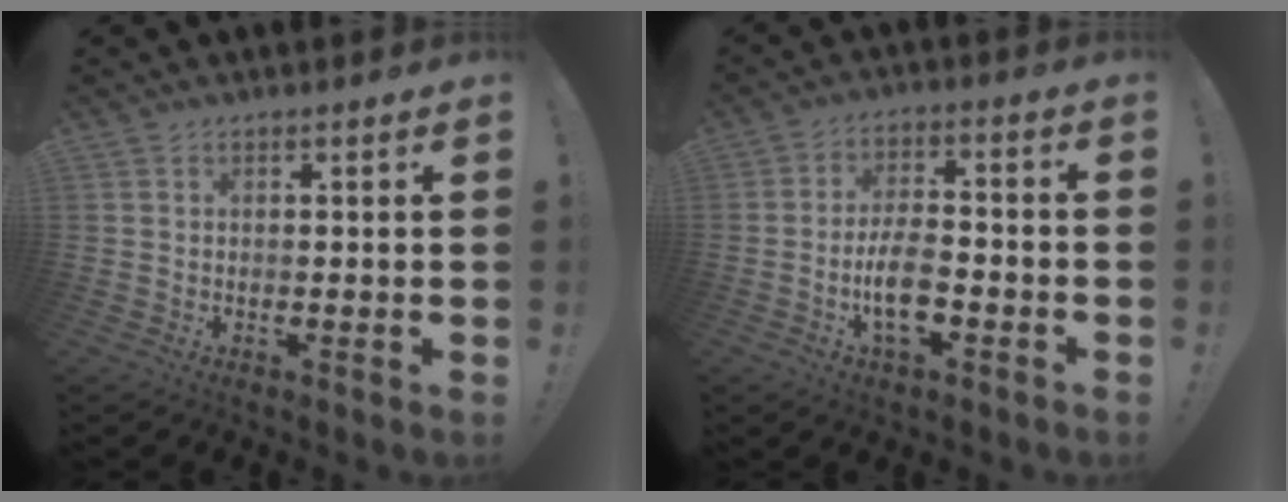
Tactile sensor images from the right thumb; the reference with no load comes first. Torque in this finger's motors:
{"motor_torque": [0.10, 0.21, 0.76, -0.62, 0.38]}